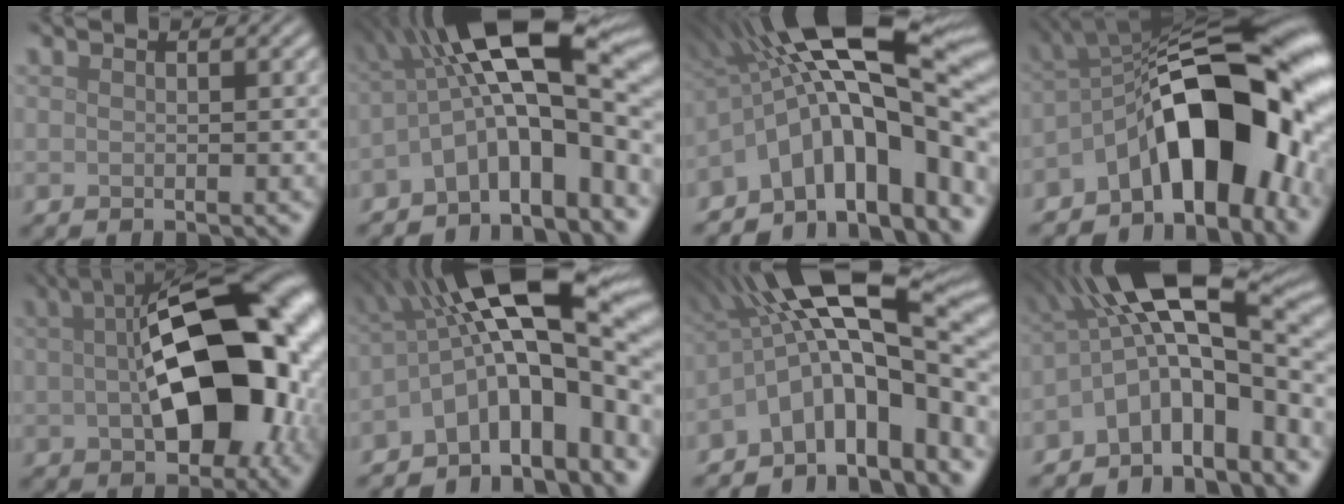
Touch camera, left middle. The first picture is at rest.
{"total": 12.7, "force": [-2.0, 4.7, 11.7], "torque": [-0.162, 0.024, -0.042]}
{"total": 16.9, "force": [-1.7, 6.6, 15.4], "torque": [-0.221, 0.033, -0.034]}
{"total": 13.7, "force": [-4.5, 6.5, 11.1], "torque": [-0.142, 0.014, -0.085]}
{"total": 16.8, "force": [0.2, 9.5, 13.9], "torque": [-0.199, -0.010, 0.021]}
{"total": 14.9, "force": [-1.4, 5.8, 13.7], "torque": [-0.182, 0.020, -0.027]}
{"total": 13.9, "force": [-2.3, 5.4, 12.6], "torque": [-0.171, 0.025, -0.045]}
{"total": 11.3, "force": [-2.4, 4.9, 9.9], "torque": [-0.140, 0.021, -0.050]}